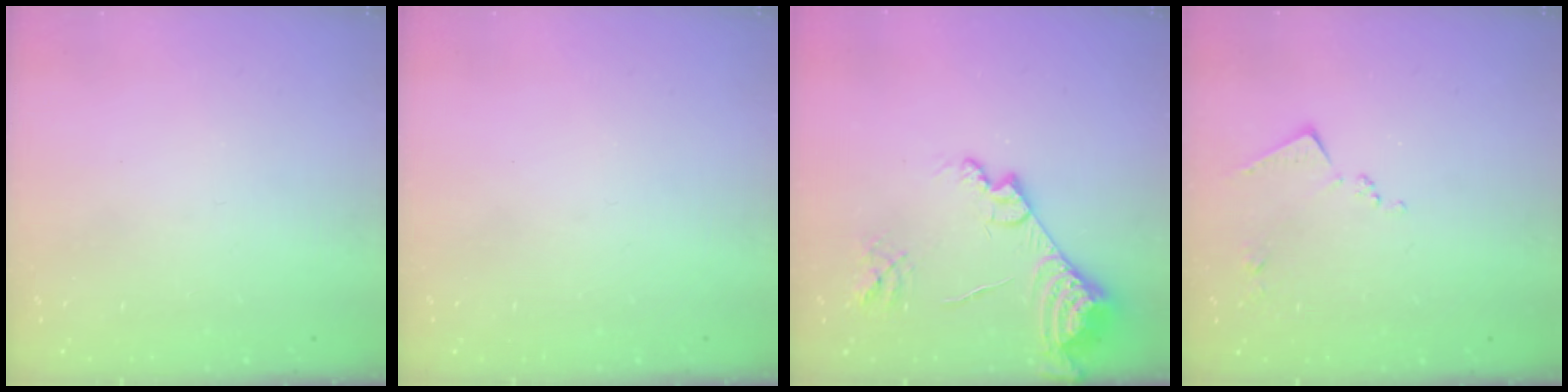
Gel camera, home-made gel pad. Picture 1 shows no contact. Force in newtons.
{"total": 0.0}
{"total": 14.9, "press": 14.8, "slide": 1.5}
{"total": 7.8, "press": 7.8, "slide": 0.8}